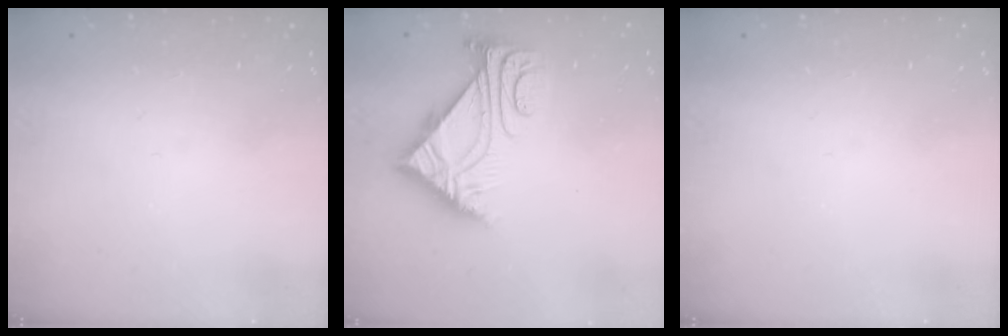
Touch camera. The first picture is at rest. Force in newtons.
{"total": 7.3, "press": 7.2, "slide": 1.2}
{"total": 0.0}